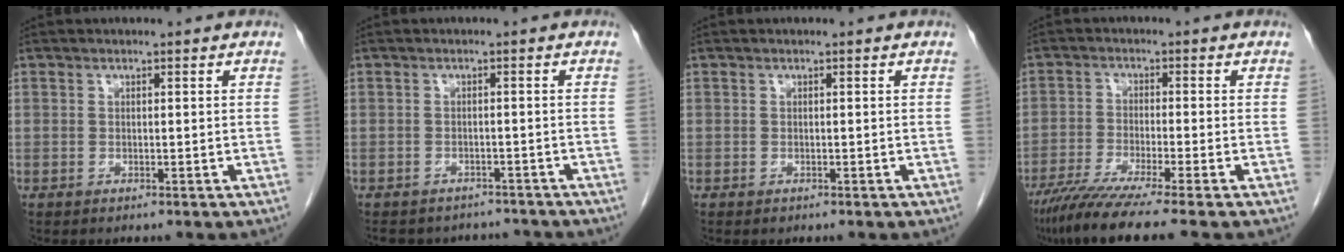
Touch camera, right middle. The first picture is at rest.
{"total": 8.4, "force": [-7.7, 3.1, 1.0], "torque": [-0.019, 0.012, -0.089]}
{"total": 0.0}
{"total": 9.5, "force": [-7.5, -1.3, 5.8], "torque": [-0.088, -0.033, -0.123]}